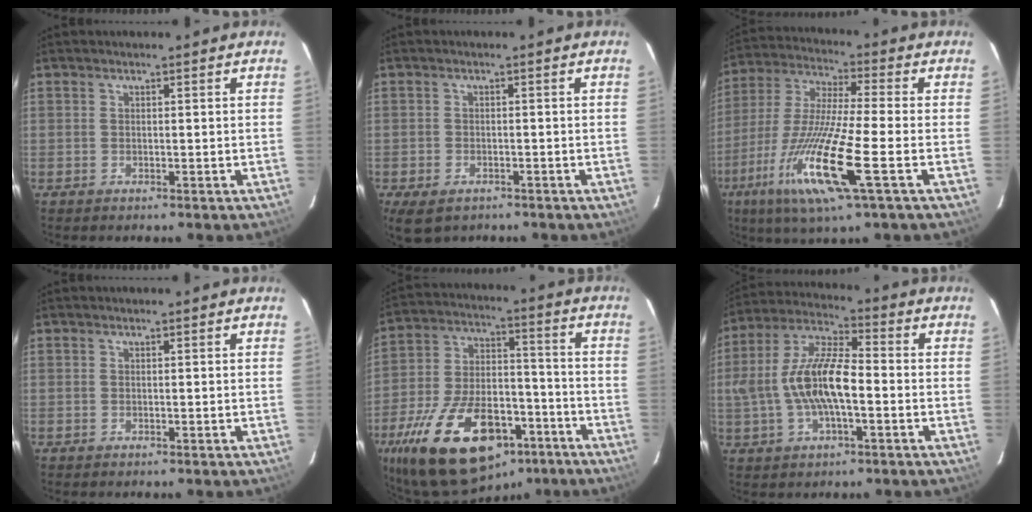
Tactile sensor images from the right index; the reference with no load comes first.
{"total": 5.5, "force": [-3.4, 3.4, 2.7], "torque": [-0.065, -0.018, -0.053]}
{"total": 18.2, "force": [-7.3, 1.1, 16.7], "torque": [-0.348, -0.031, -0.145]}
{"total": 0.0}
{"total": 27.4, "force": [-16.3, 13.9, 17.1], "torque": [-0.340, -0.007, -0.247]}
{"total": 13.1, "force": [-1.9, 4.6, 12.1], "torque": [-0.247, 0.011, -0.034]}